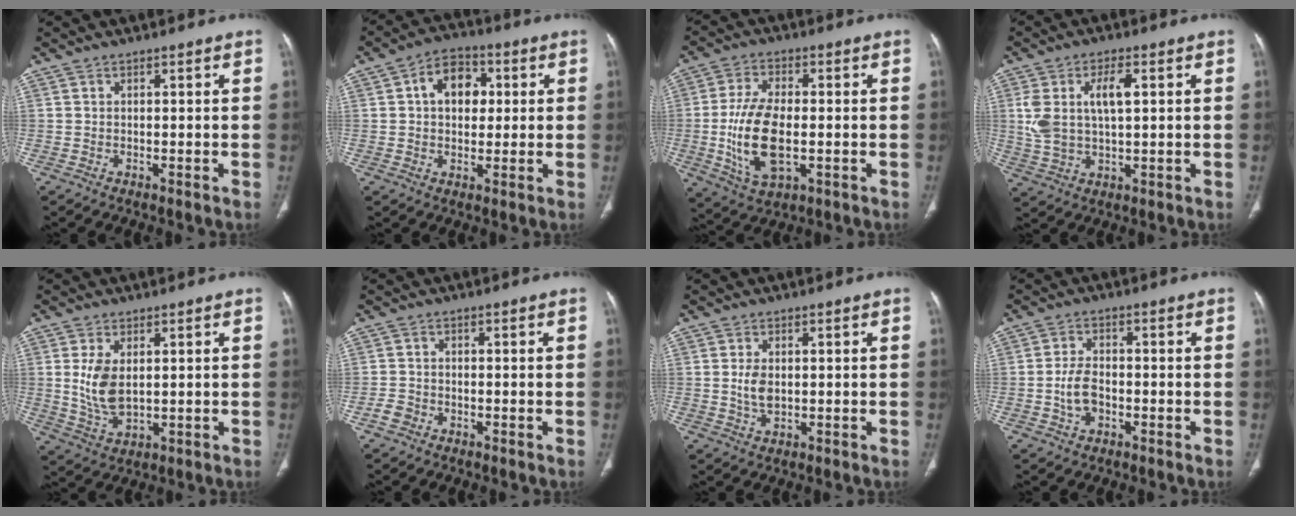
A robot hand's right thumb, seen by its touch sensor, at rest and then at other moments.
{"total": 9.2, "force": [1.8, 6.6, 6.2], "torque": [-0.063, 0.011, 0.021]}
{"total": 13.6, "force": [-1.8, 6.9, 11.5], "torque": [-0.226, -0.001, -0.025]}
{"total": 9.6, "force": [2.1, 4.6, 8.2], "torque": [-0.171, 0.004, 0.045]}
{"total": 7.6, "force": [1.1, 4.2, 6.2], "torque": [-0.119, -0.014, 0.031]}
{"total": 2.3, "force": [-1.3, 1.7, 0.7], "torque": [-0.013, 0.009, -0.026]}
{"total": 3.8, "force": [0.2, 2.2, 3.0], "torque": [-0.060, -0.004, 0.006]}
{"total": 5.1, "force": [-1.3, 3.3, 3.6], "torque": [-0.066, 0.016, -0.025]}